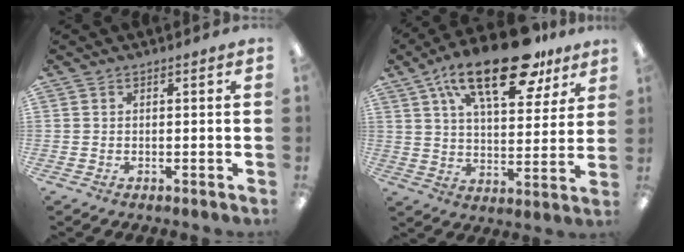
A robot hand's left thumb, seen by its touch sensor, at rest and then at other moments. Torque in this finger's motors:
{"motor_torque": [0.72, 0.80, 1.69, -1.09, 0.46]}